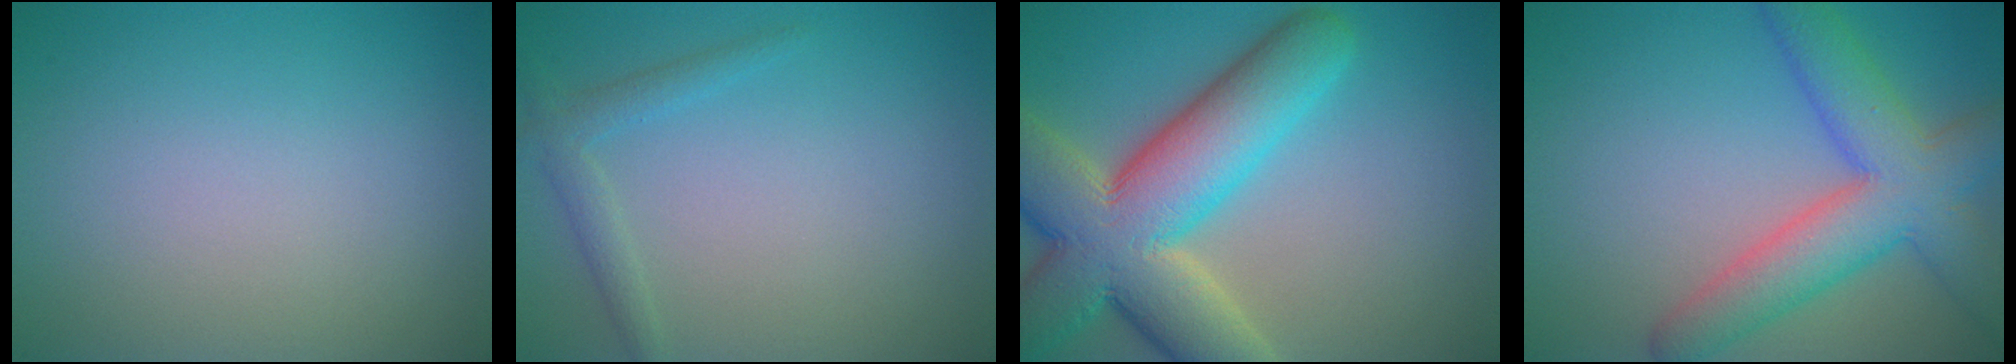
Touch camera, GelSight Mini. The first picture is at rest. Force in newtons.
{"total": 1.8, "press": 1.7, "slide": 0.1}
{"total": 12.8, "press": 12.8, "slide": 0.8}
{"total": 7.6, "press": 7.6, "slide": 0.4}